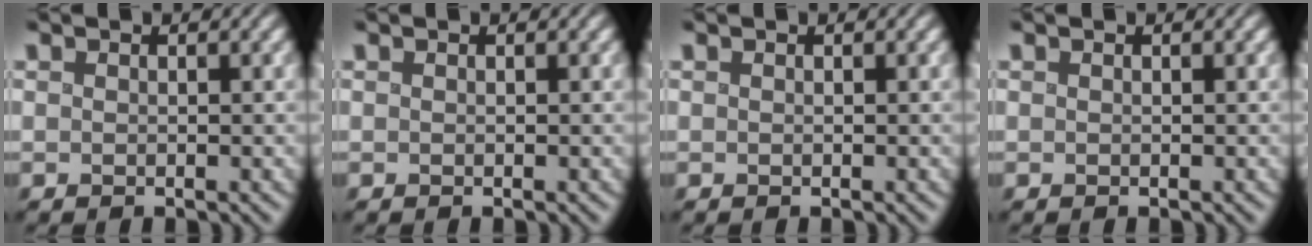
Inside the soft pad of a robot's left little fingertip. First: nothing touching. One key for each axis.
{"total": 0.0}
{"total": 0.0}
{"total": 0.0}